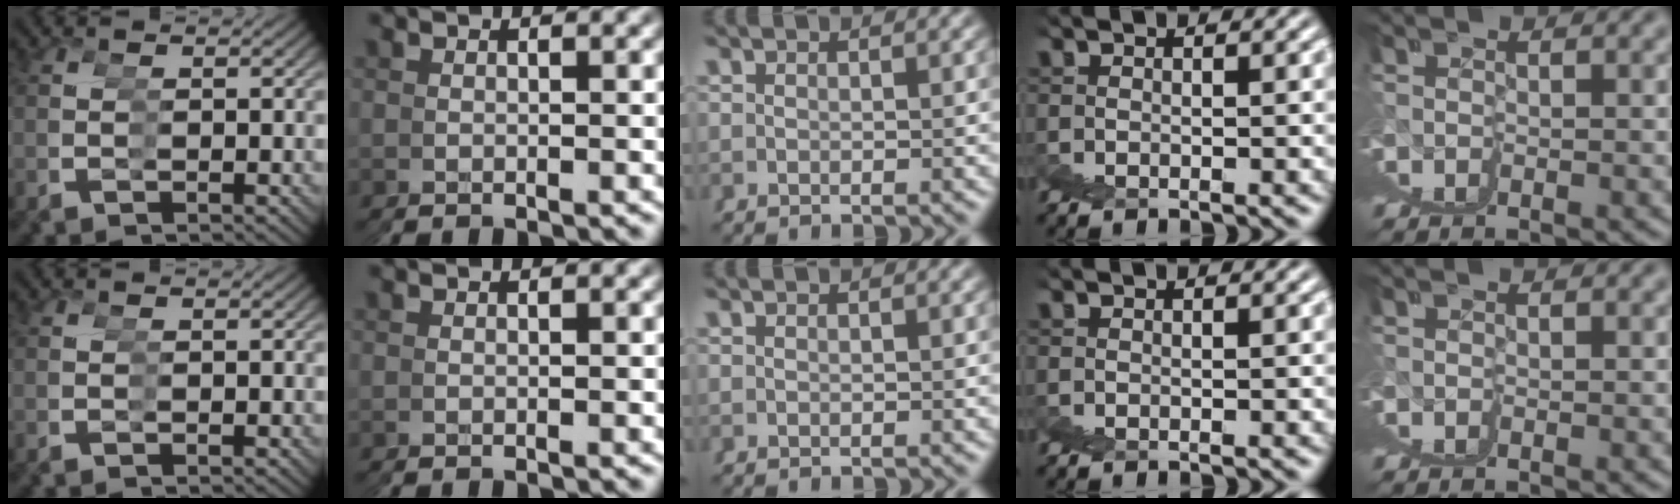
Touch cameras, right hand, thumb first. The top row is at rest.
{}